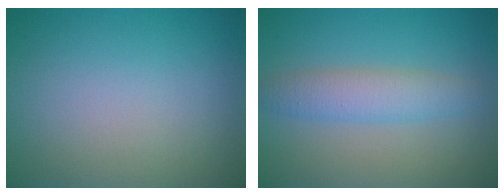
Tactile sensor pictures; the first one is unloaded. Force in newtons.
{"total": 3.3, "press": 3.3, "slide": 0.0}